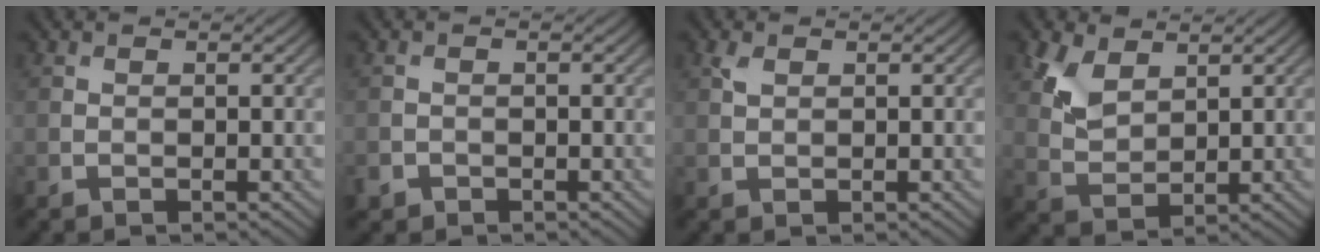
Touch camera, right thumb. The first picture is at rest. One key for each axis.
{"total": 1.3, "fx": -0.9, "fy": 0.9, "fz": 0.2, "tx": -0.004, "ty": -0.003, "tz": -0.022}
{"total": 1.3, "fx": 0.7, "fy": 0.7, "fz": 0.8, "tx": -0.024, "ty": 0.003, "tz": 0.016}
{"total": 5.4, "fx": 2.9, "fy": 3.2, "fz": 3.3, "tx": -0.083, "ty": -0.003, "tz": 0.061}